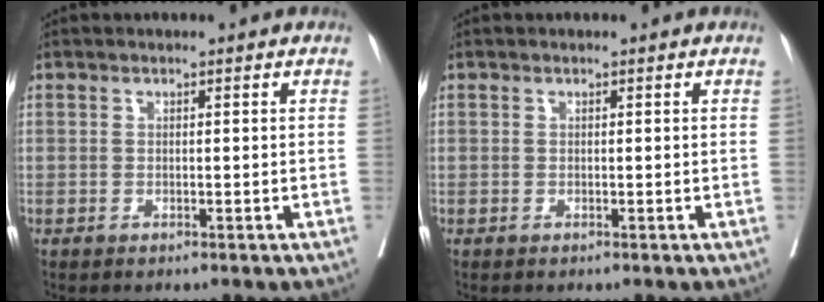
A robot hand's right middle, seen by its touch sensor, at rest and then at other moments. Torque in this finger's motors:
{"motor_torque": [-0.02, -0.05, 0.00, 0.00]}